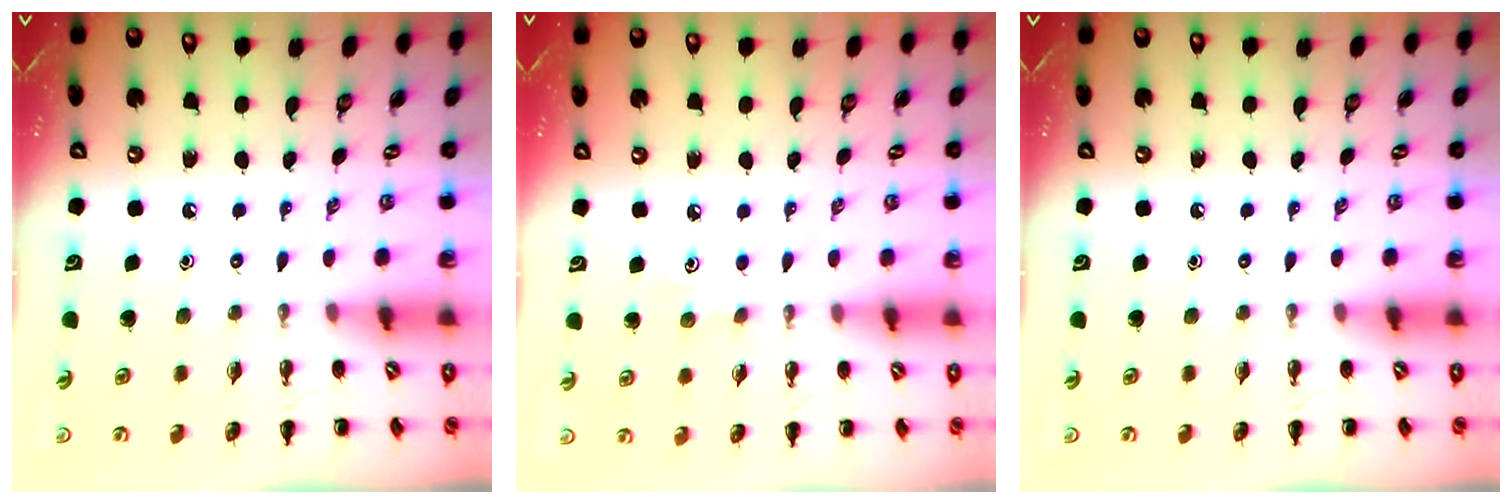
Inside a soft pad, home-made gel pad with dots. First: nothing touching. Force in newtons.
{"total": 3.9, "press": 3.7, "slide": 1.3}
{"total": 0.0}